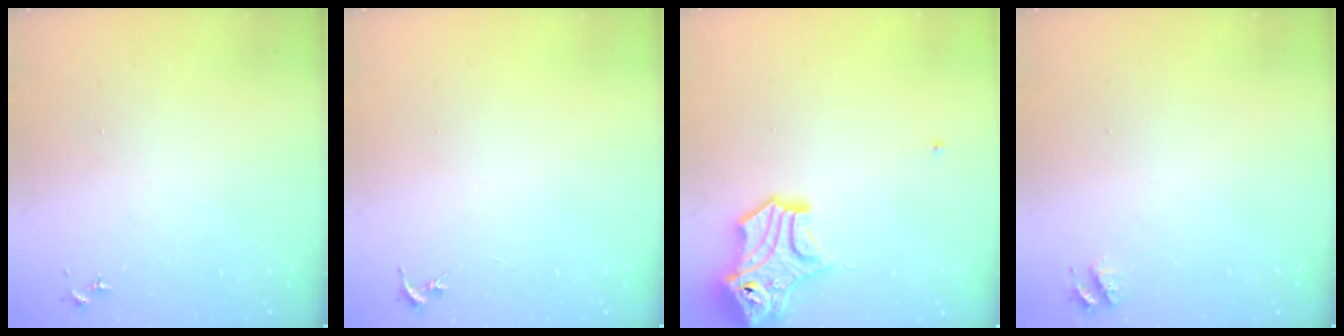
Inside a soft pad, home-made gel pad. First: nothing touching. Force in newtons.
{"total": 0.0}
{"total": 14.1, "press": 14.0, "slide": 1.9}
{"total": 4.7, "press": 4.7, "slide": 0.7}